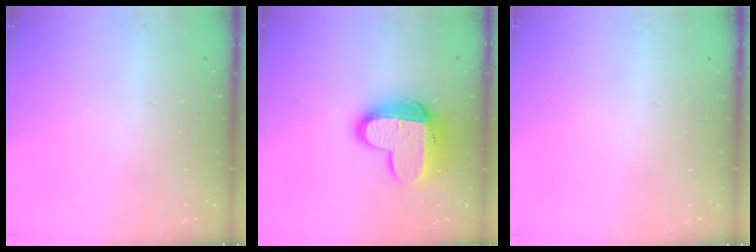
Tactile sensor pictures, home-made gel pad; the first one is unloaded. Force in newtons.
{"total": 14.0, "press": 13.9, "slide": 1.4}
{"total": 0.0}